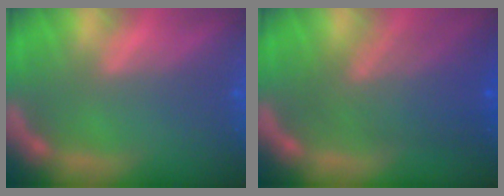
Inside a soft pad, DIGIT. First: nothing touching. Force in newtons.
{"total": 7.0}